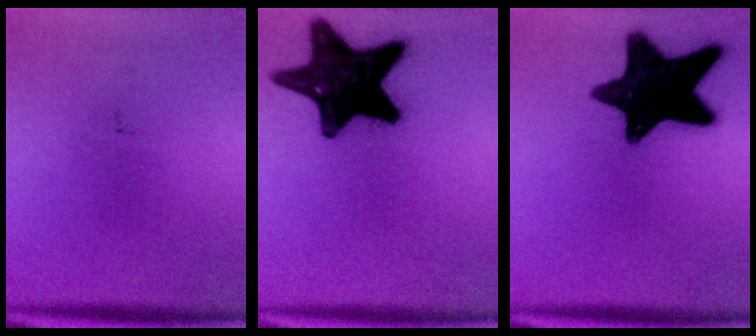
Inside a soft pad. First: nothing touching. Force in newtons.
{"total": 18.2}
{"total": 16.9}